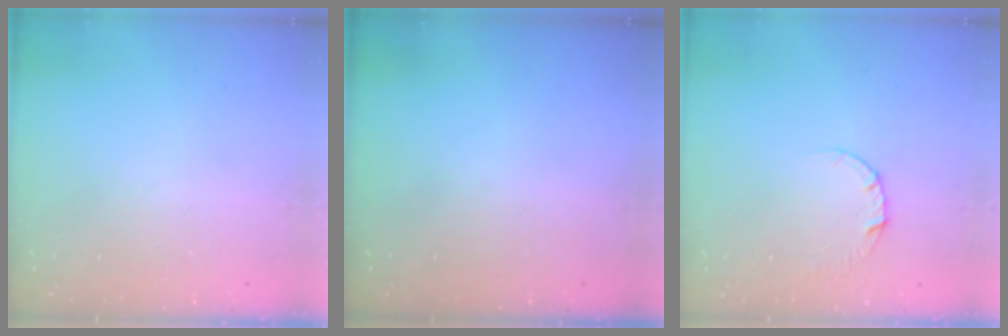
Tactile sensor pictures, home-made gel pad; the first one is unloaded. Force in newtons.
{"total": 0.0}
{"total": 3.4, "press": 3.4, "slide": 0.4}